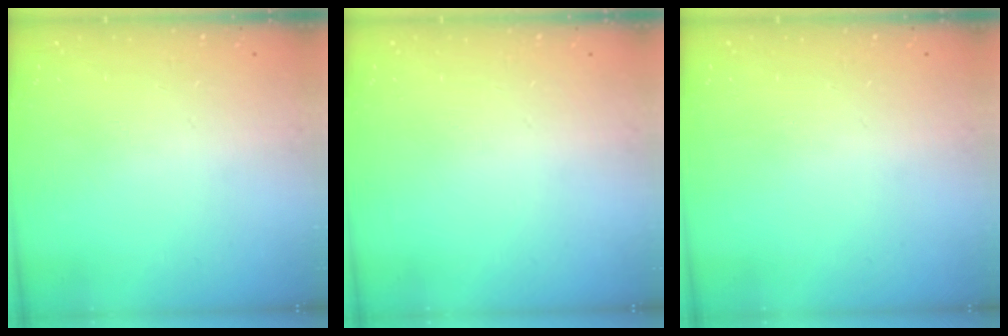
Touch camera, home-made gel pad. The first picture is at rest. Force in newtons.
{"total": 0.0}
{"total": 0.0}